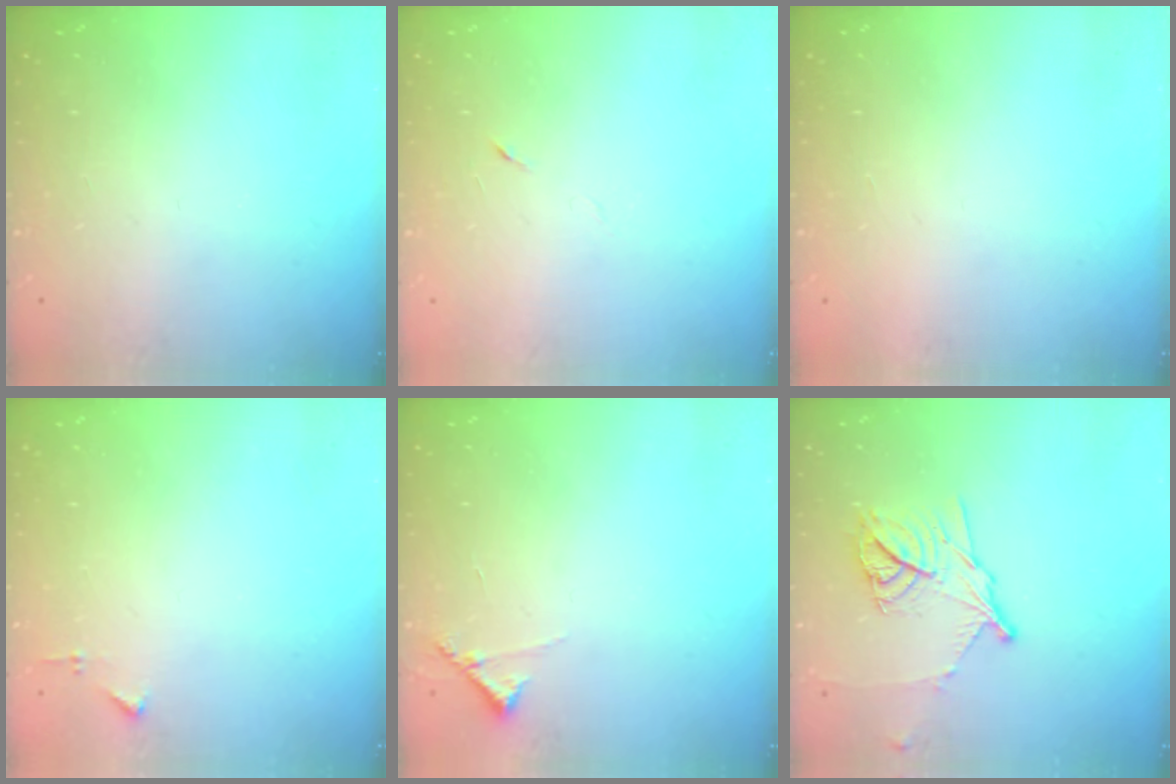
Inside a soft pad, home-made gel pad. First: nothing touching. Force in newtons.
{"total": 2.9, "press": 2.7, "slide": 1.0}
{"total": 1.5, "press": 1.5, "slide": 0.1}
{"total": 3.7, "press": 3.7, "slide": 0.5}
{"total": 5.7, "press": 5.7, "slide": 0.3}
{"total": 12.7, "press": 12.7, "slide": 0.7}